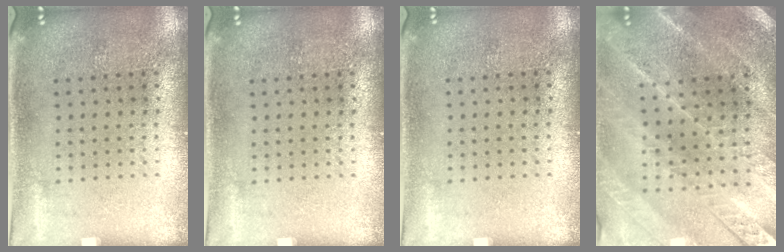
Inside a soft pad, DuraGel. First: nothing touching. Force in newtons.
{"total": 0.0}
{"total": 0.0}
{"total": 2.5, "press": 2.5, "slide": 0.3}